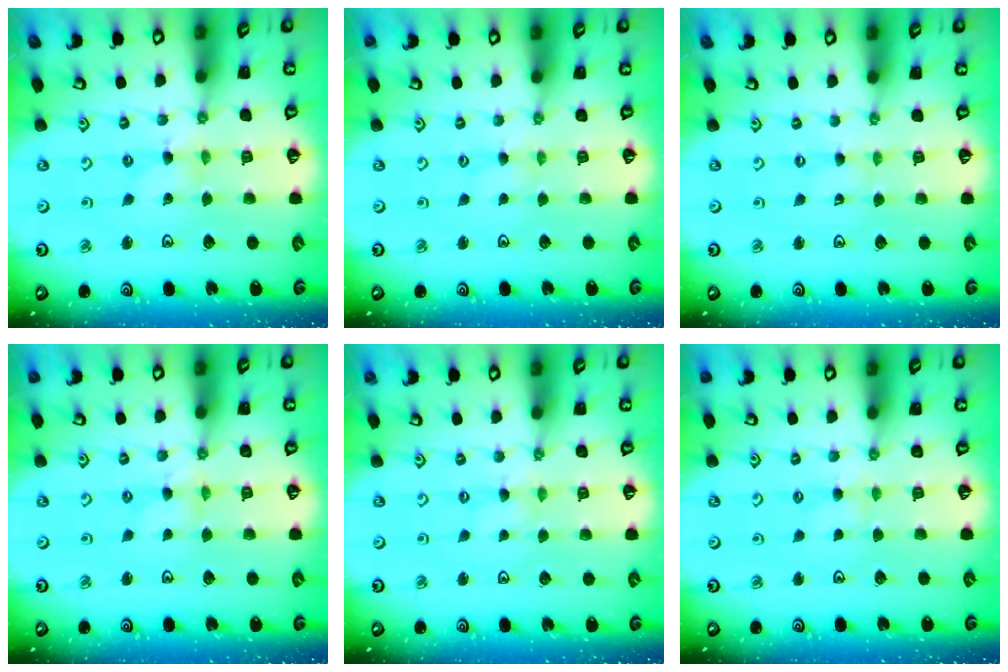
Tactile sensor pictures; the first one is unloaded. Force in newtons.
{"total": 0.0}
{"total": 0.0}
{"total": 1.7, "press": 1.6, "slide": 0.3}
{"total": 0.0}
{"total": 1.9, "press": 1.9, "slide": 0.3}